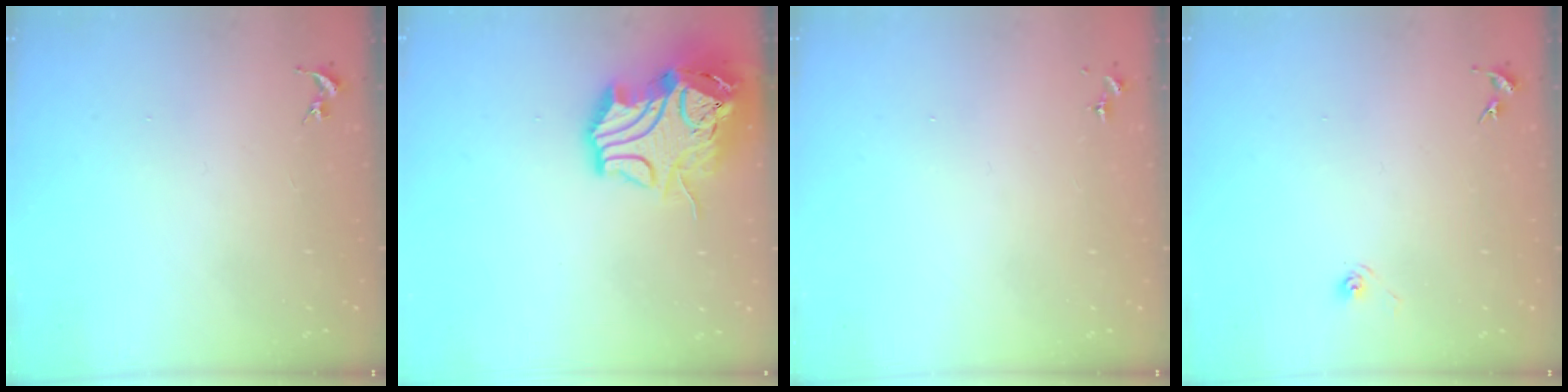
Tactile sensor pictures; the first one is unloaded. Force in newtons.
{"total": 18.6, "press": 18.4, "slide": 2.7}
{"total": 0.0}
{"total": 3.2, "press": 2.6, "slide": 1.8}